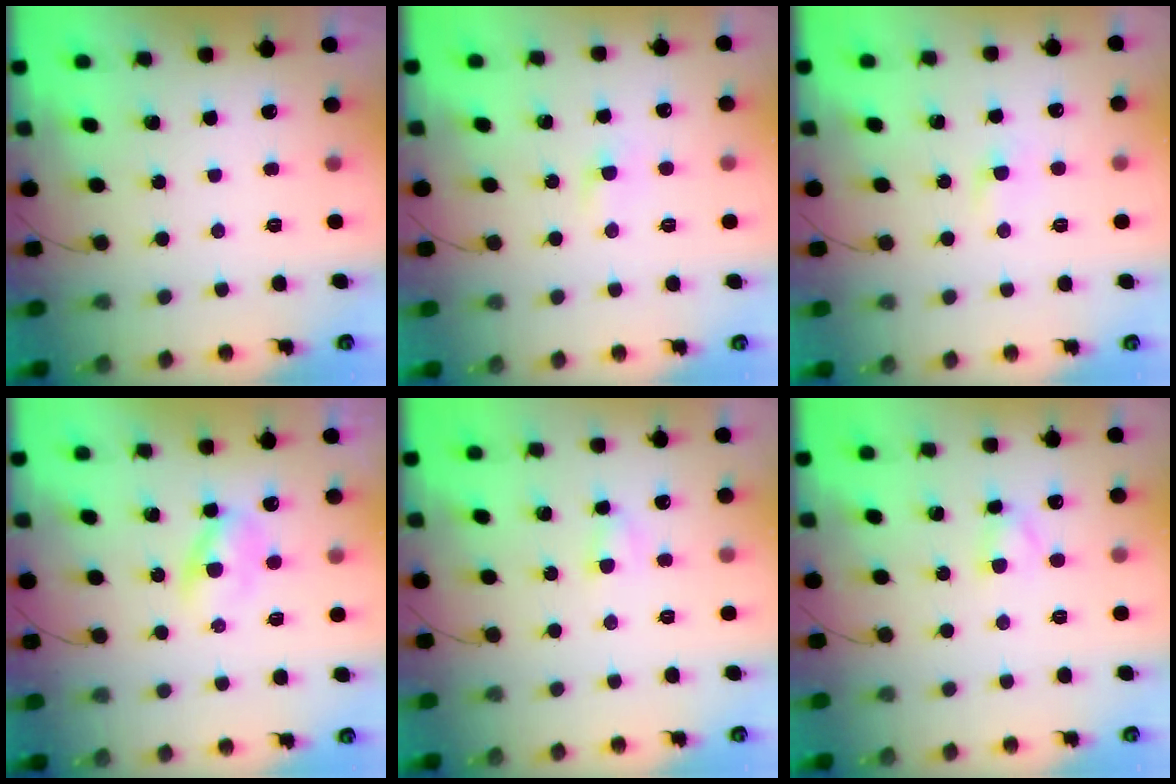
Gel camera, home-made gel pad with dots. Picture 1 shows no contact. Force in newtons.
{"total": 1.5, "press": 1.2, "slide": 0.8}
{"total": 1.5, "press": 1.2, "slide": 0.8}
{"total": 4.0, "press": 3.8, "slide": 1.1}
{"total": 3.5, "press": 3.4, "slide": 1.1}
{"total": 3.3, "press": 3.0, "slide": 1.3}